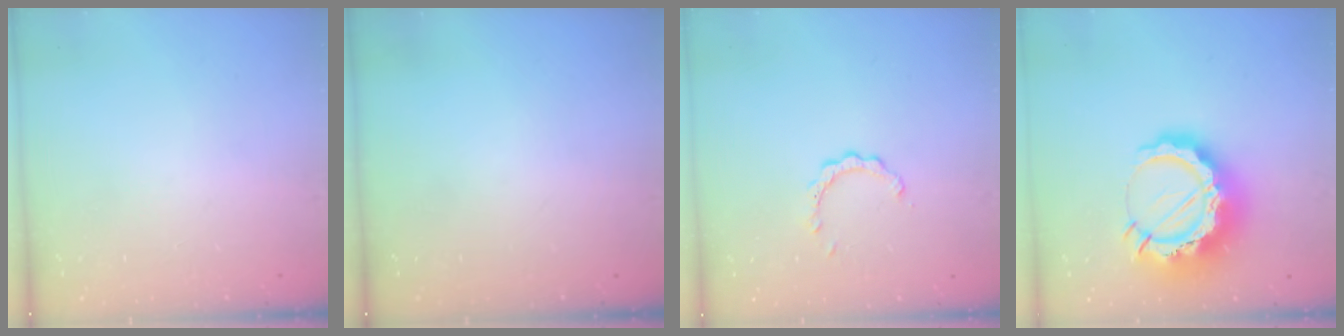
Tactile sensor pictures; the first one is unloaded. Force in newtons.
{"total": 0.0}
{"total": 2.3, "press": 2.3, "slide": 0.3}
{"total": 17.9, "press": 17.8, "slide": 2.2}